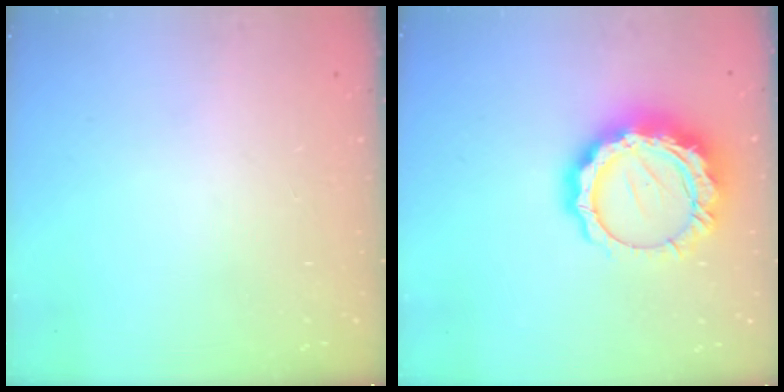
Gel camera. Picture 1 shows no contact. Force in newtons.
{"total": 16.0, "press": 16.0, "slide": 1.2}